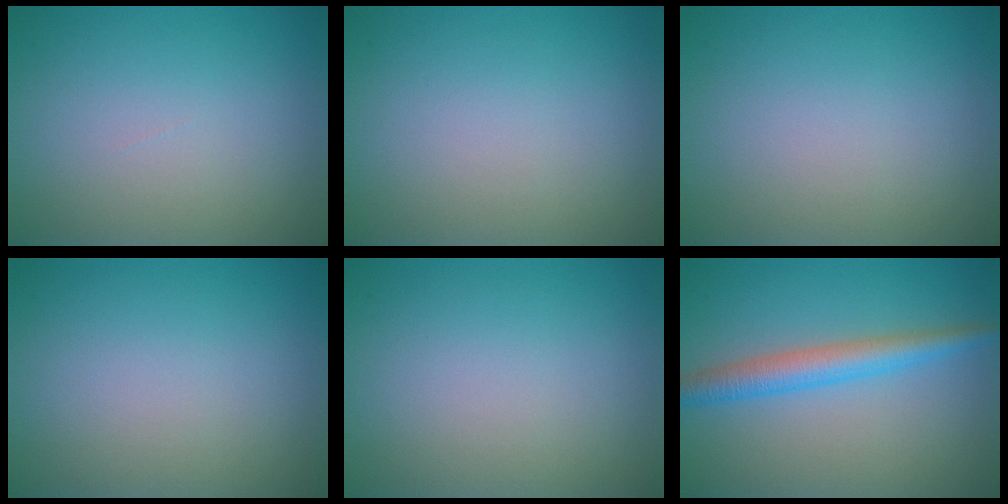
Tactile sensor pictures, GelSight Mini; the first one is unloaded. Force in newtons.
{"total": 0.0}
{"total": 0.0}
{"total": 0.0}
{"total": 0.0}
{"total": 3.6, "press": 3.6, "slide": 0.1}